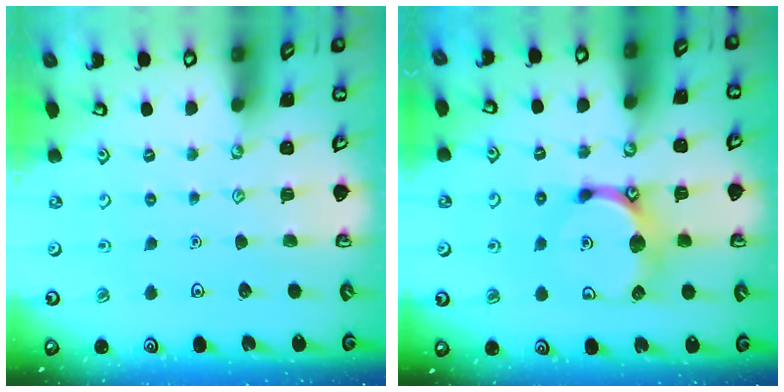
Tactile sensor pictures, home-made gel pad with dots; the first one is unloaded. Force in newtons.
{"total": 11.0, "press": 11.0, "slide": 0.5}